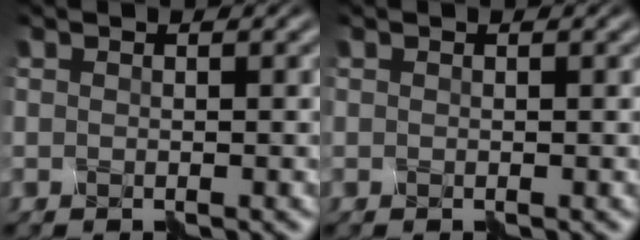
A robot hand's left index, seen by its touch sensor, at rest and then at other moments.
{"total": 0.0}